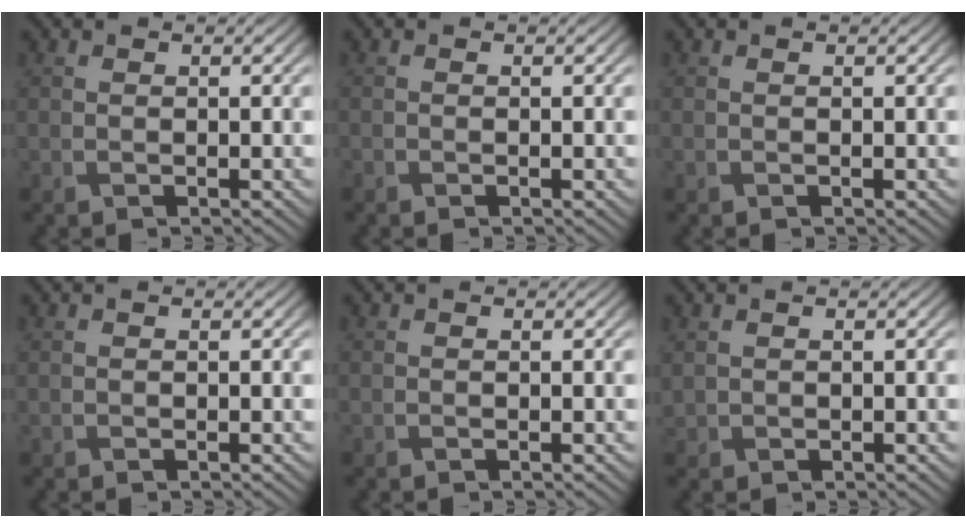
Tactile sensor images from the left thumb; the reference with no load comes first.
{"total": 0.0}
{"total": 0.0}
{"total": 0.0}
{"total": 0.0}
{"total": 0.8, "force": [0.6, 0.5, 0.2], "torque": [-0.009, -0.001, 0.015]}